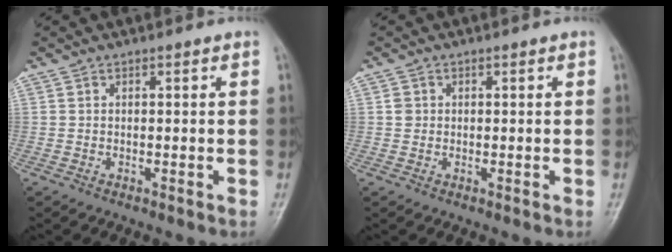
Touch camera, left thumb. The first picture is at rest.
{"total": 1.4, "force": [0.2, 1.3, 0.4], "torque": [-0.001, 0.002, 0.003]}